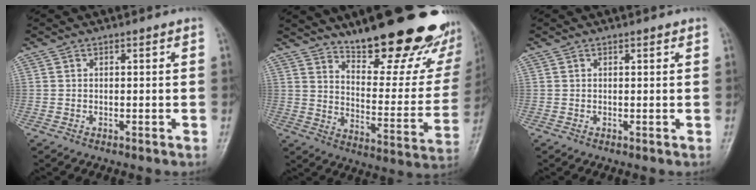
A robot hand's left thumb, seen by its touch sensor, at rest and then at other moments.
{"total": 27.3, "force": [19.4, 8.7, 17.1], "torque": [-0.199, -0.108, 0.272]}
{"total": 0.6, "force": [0.4, 0.2, 0.4], "torque": [-0.007, -0.002, 0.005]}